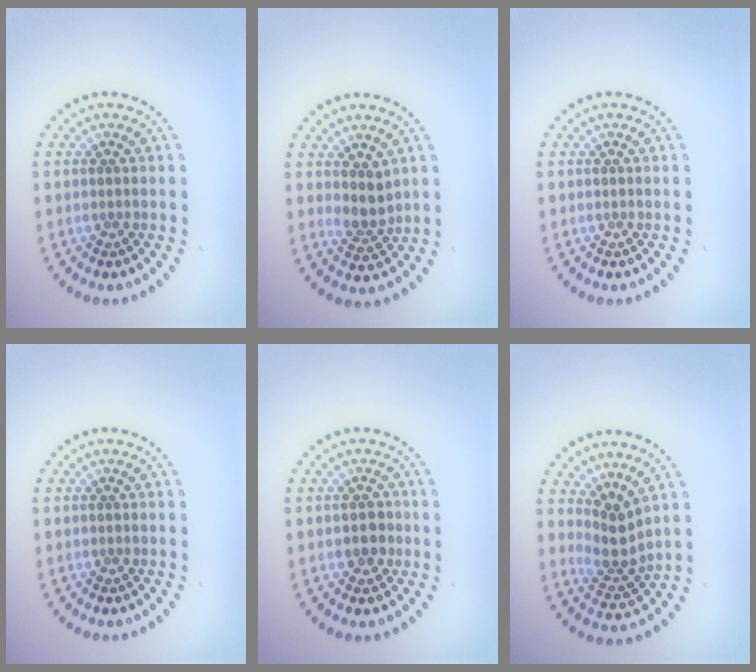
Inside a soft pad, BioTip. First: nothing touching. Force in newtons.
{"total": 2.3, "press": 1.9, "slide": 1.4}
{"total": 0.0}
{"total": 0.0}
{"total": 1.9, "press": 1.8, "slide": 0.7}
{"total": 2.9, "press": 2.0, "slide": 2.1}